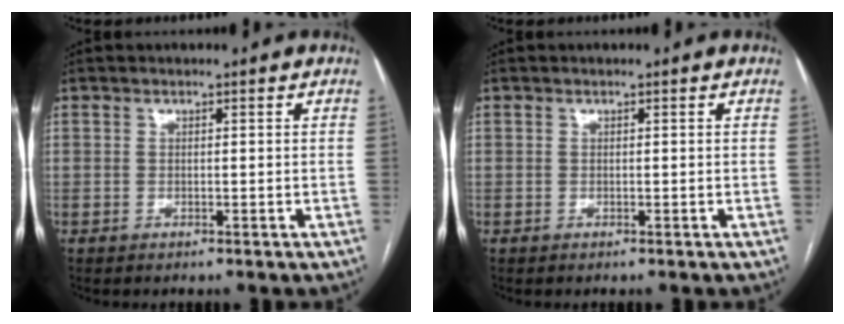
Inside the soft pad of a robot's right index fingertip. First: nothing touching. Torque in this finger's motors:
{"motor_torque": [0.00, 0.00, 0.00, 0.00]}